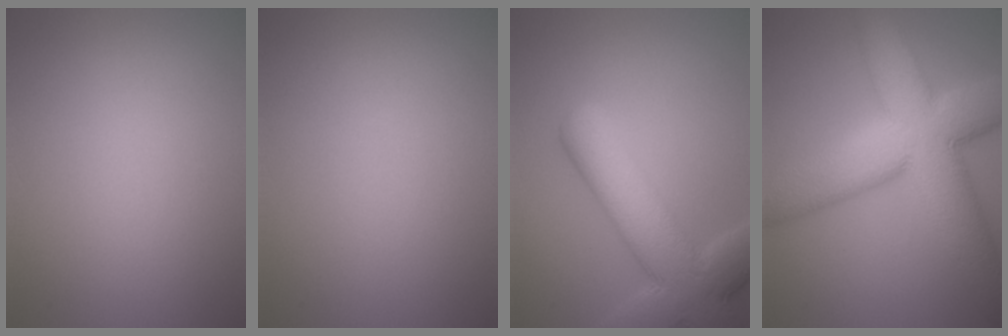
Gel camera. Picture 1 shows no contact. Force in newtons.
{"total": 0.0}
{"total": 9.2, "press": 9.2, "slide": 0.9}
{"total": 12.8, "press": 12.8, "slide": 0.7}